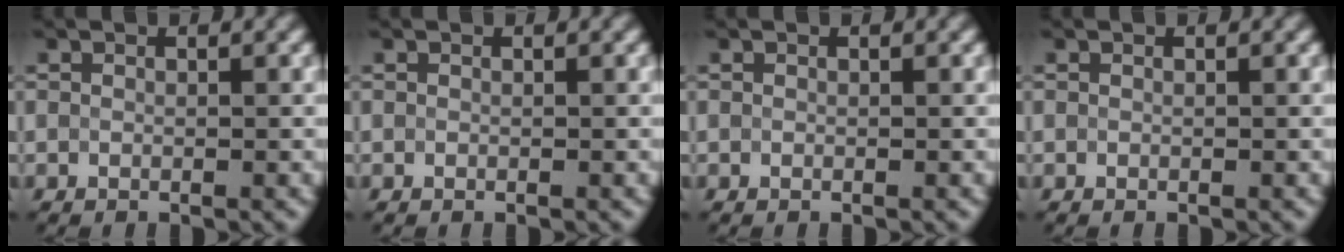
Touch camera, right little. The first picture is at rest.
{"total": 0.0}
{"total": 0.0}
{"total": 0.0}